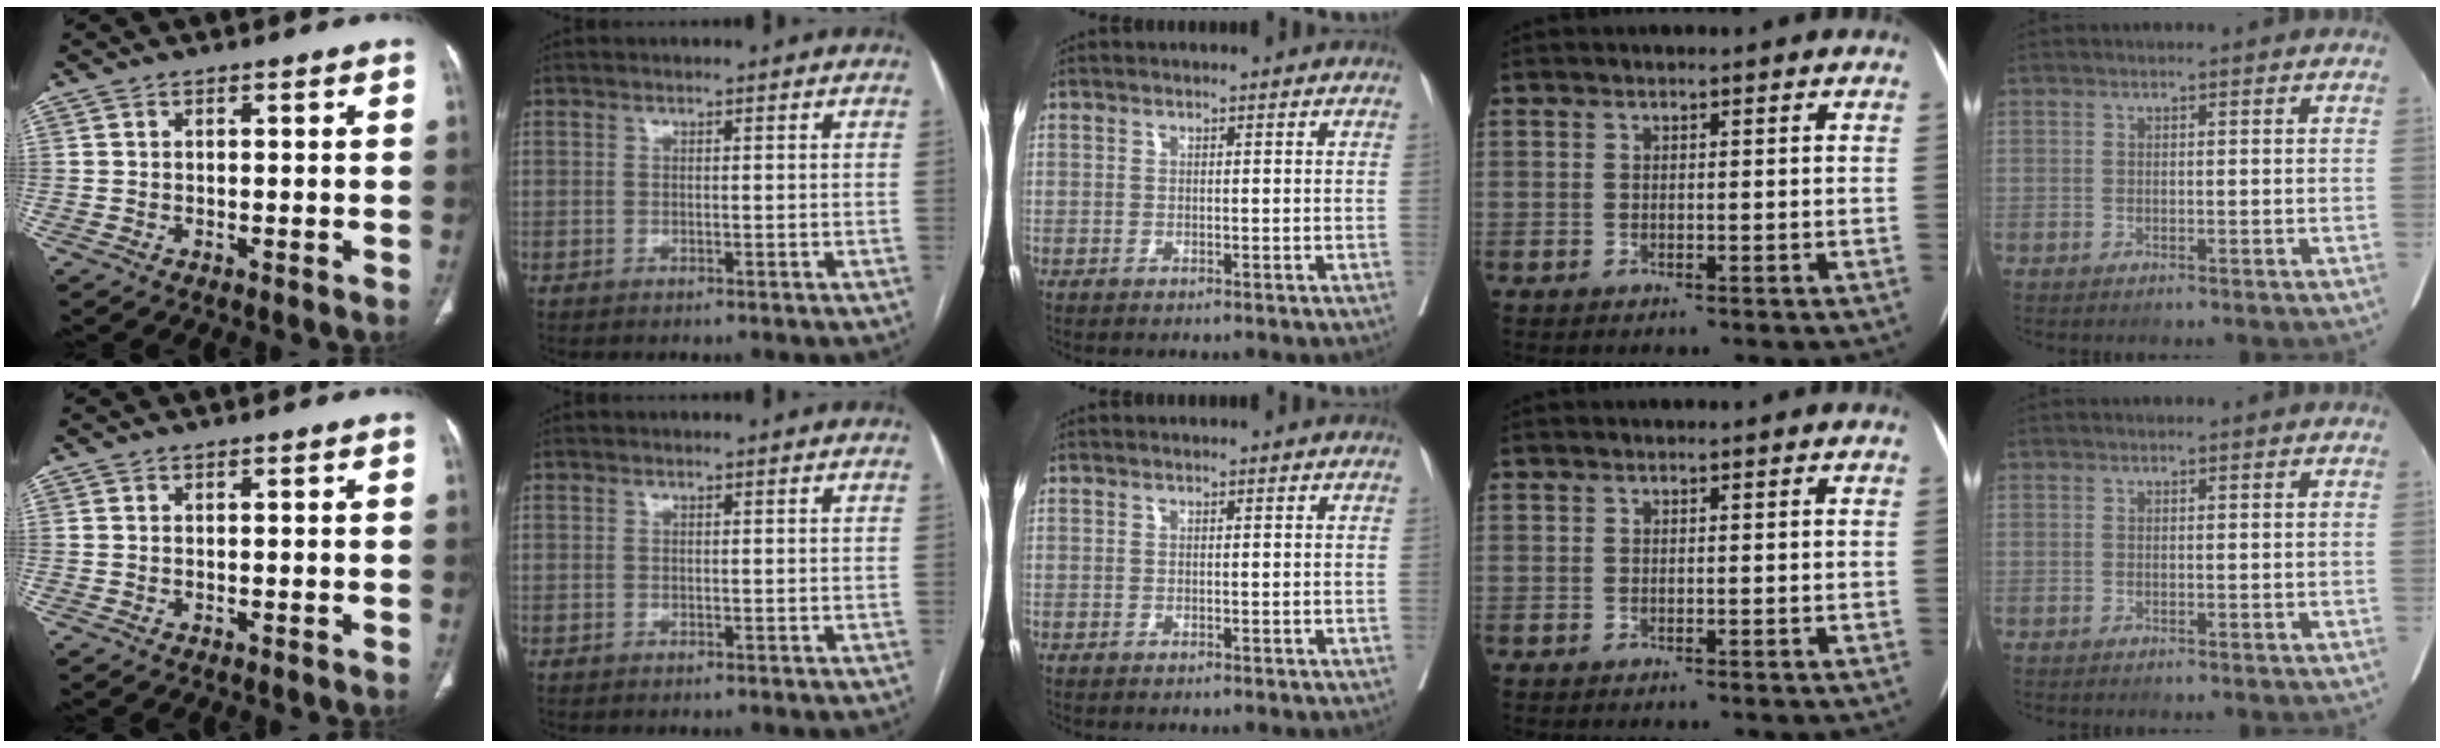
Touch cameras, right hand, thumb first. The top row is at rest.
{}